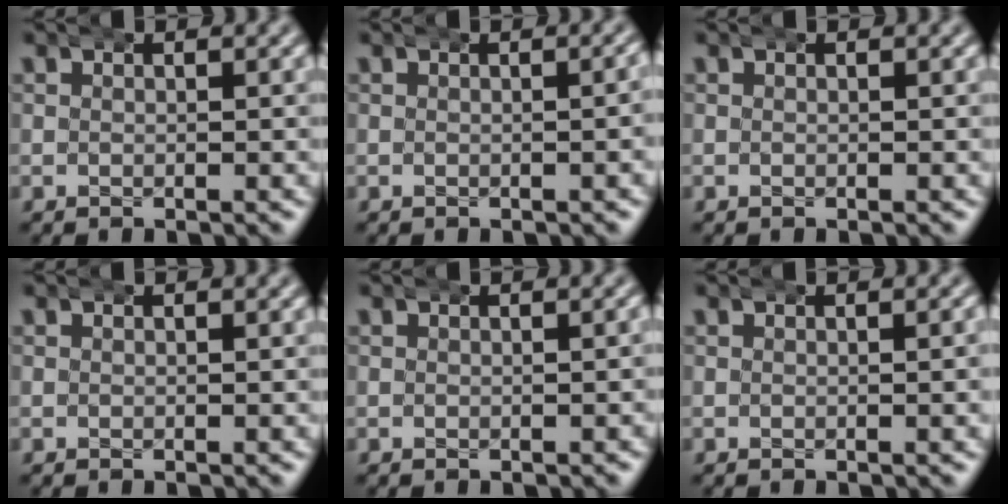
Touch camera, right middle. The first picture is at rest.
{"total": 1.1, "force": [0.2, 0.3, 1.0], "torque": [-0.007, 0.014, -0.002]}
{"total": 0.0}
{"total": 0.0}
{"total": 0.6, "force": [-0.1, 0.3, 0.5], "torque": [-0.004, 0.007, -0.004]}
{"total": 0.7, "force": [0.3, -0.1, 0.6], "torque": [-0.007, 0.011, 0.000]}